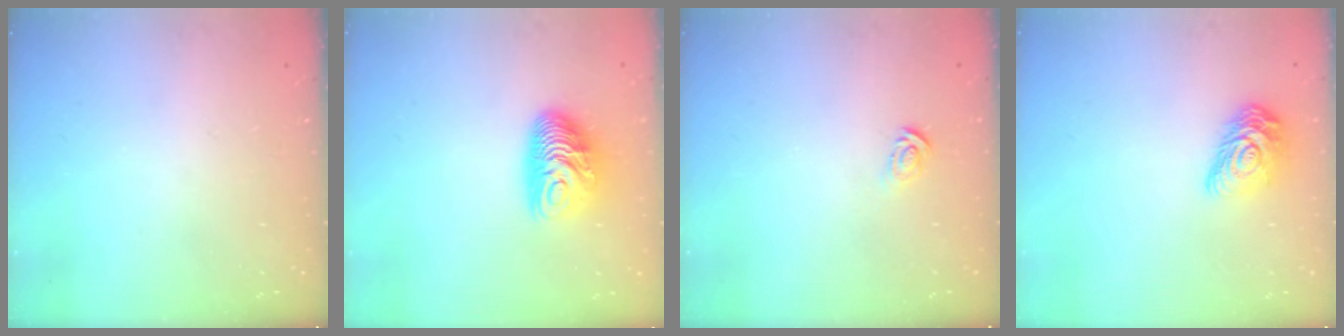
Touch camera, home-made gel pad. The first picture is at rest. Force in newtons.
{"total": 10.6, "press": 10.5, "slide": 0.9}
{"total": 2.9, "press": 2.9, "slide": 0.2}
{"total": 11.9, "press": 11.9, "slide": 0.5}